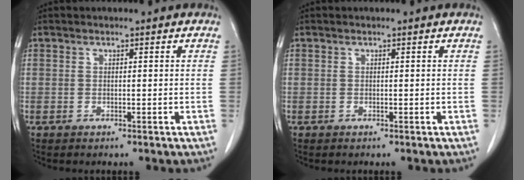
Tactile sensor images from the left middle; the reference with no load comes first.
{"total": 0.0}